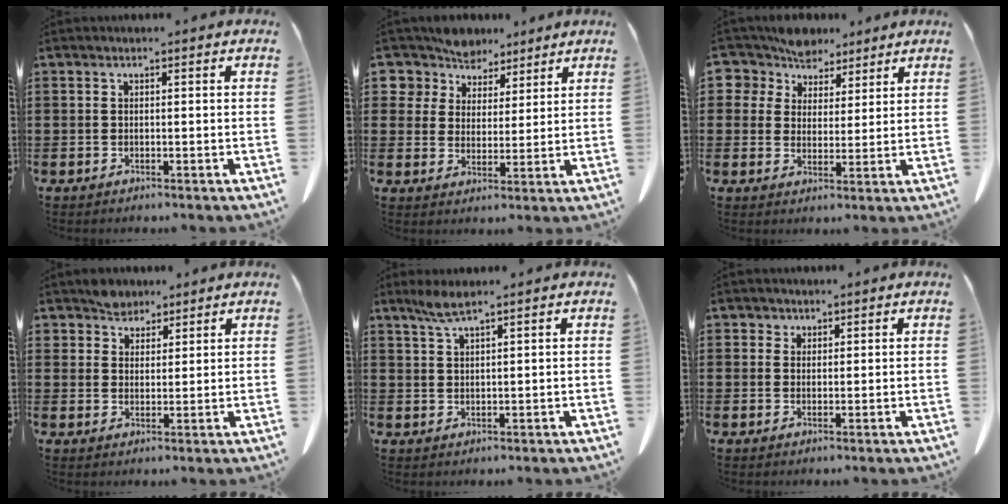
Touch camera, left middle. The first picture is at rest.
{"total": 7.5, "force": [6.6, 3.6, 0.2], "torque": [-0.050, -0.032, 0.125]}
{"total": 6.7, "force": [5.7, 3.6, 0.3], "torque": [-0.047, -0.023, 0.107]}
{"total": 3.7, "force": [3.3, 1.6, 0.0], "torque": [-0.012, 0.000, 0.067]}
{"total": 3.0, "force": [2.3, 0.2, 2.0], "torque": [-0.046, 0.000, 0.042]}
{"total": 1.6, "force": [1.2, 1.1, 0.1], "torque": [0.000, 0.000, 0.022]}